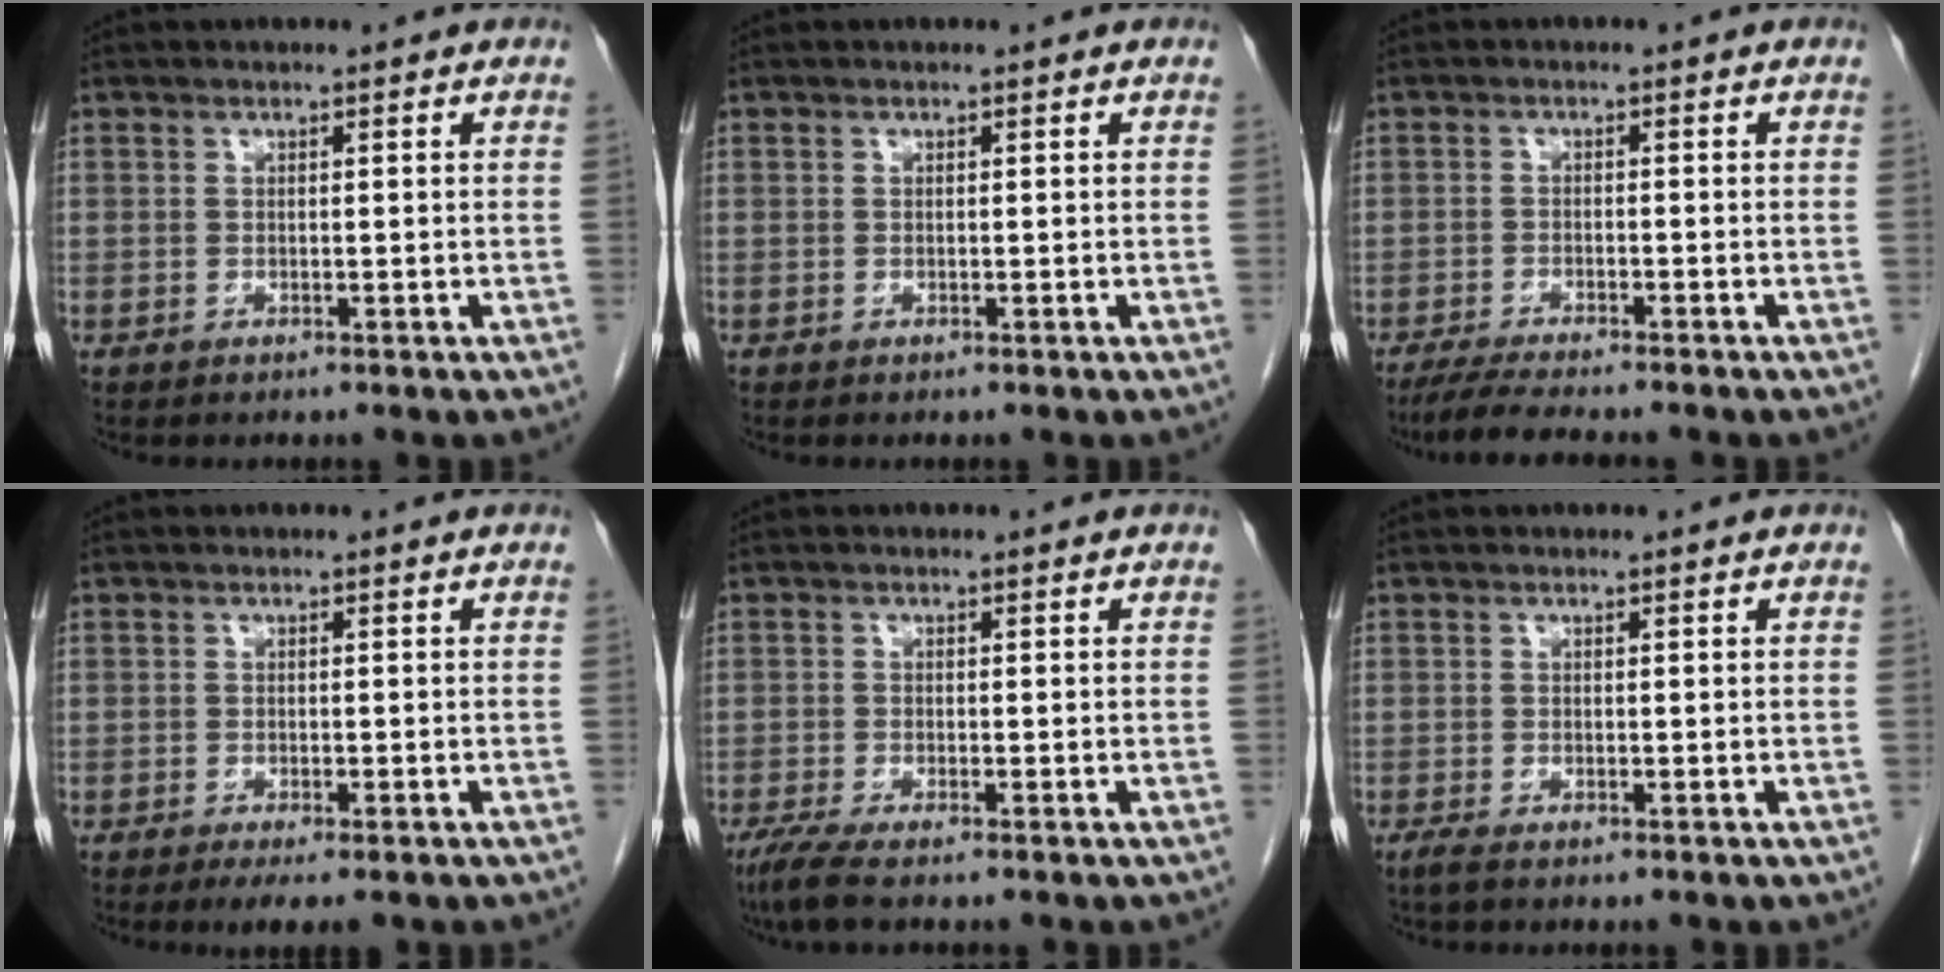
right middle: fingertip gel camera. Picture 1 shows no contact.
{"total": 0.0}
{"total": 6.7, "force": [-5.8, 0.4, 3.4], "torque": [-0.054, -0.018, -0.095]}
{"total": 3.4, "force": [-2.3, 0.6, 2.3], "torque": [-0.035, -0.010, -0.033]}
{"total": 3.5, "force": [-2.6, 0.1, 2.4], "torque": [-0.051, -0.012, -0.053]}
{"total": 1.0, "force": [-0.7, 0.0, 0.7], "torque": [-0.021, -0.005, -0.016]}